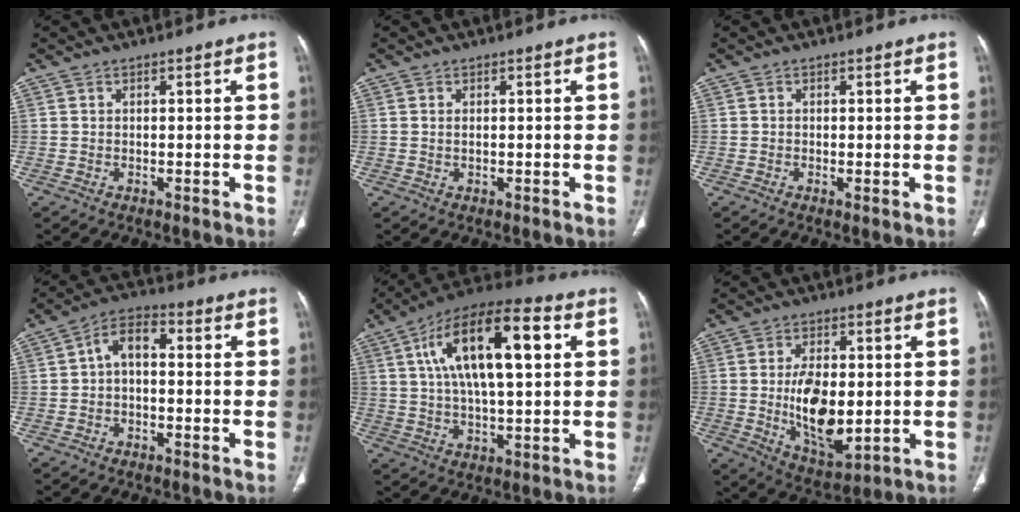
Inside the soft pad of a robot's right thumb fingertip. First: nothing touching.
{"total": 0.6, "force": [0.2, 0.3, 0.5], "torque": [-0.014, 0.000, 0.005]}
{"total": 0.7, "force": [-0.1, 0.2, 0.7], "torque": [-0.015, -0.004, -0.002]}
{"total": 6.4, "force": [0.0, 3.7, 5.1], "torque": [-0.080, 0.028, -0.014]}
{"total": 19.6, "force": [5.2, 7.5, 17.4], "torque": [-0.289, 0.016, 0.080]}
{"total": 13.6, "force": [-0.8, 7.0, 11.7], "torque": [-0.184, -0.015, 0.000]}